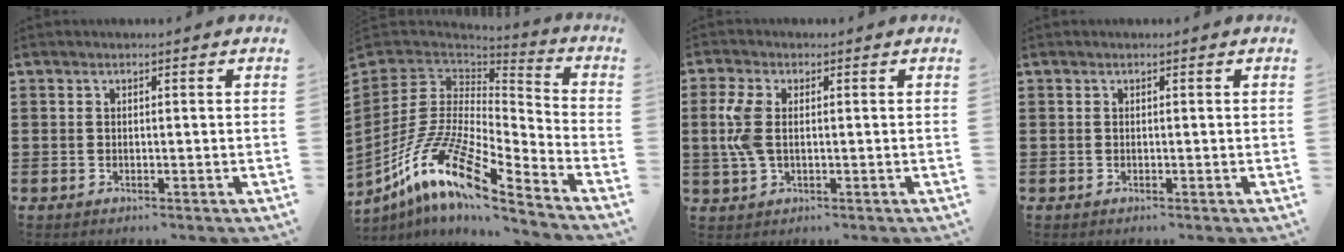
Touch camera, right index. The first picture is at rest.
{"total": 14.6, "force": [-9.6, 4.0, 10.2], "torque": [-0.221, 0.005, -0.191]}
{"total": 5.7, "force": [0.4, 2.8, 4.9], "torque": [-0.133, -0.005, -0.003]}
{"total": 0.0}